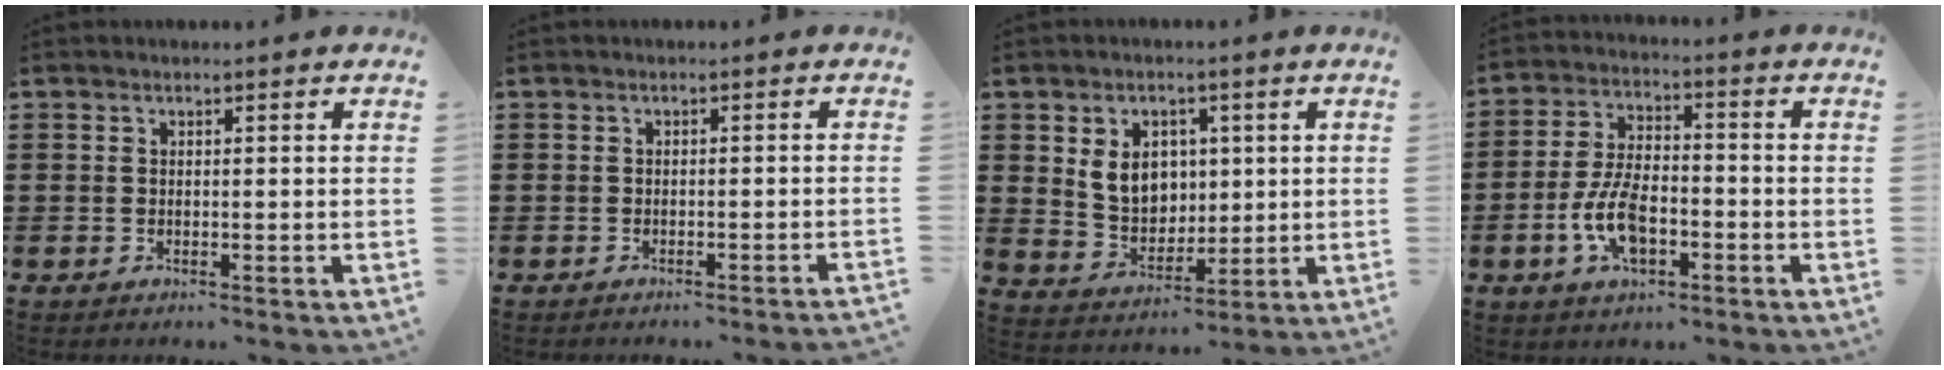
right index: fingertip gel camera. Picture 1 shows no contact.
{"total": 1.0, "force": [-0.9, -0.3, 0.4], "torque": [-0.006, -0.001, -0.017]}
{"total": 7.0, "force": [1.5, 5.7, 3.9], "torque": [-0.079, 0.011, 0.025]}
{"total": 8.4, "force": [-2.9, 4.2, 6.7], "torque": [-0.151, -0.001, -0.056]}